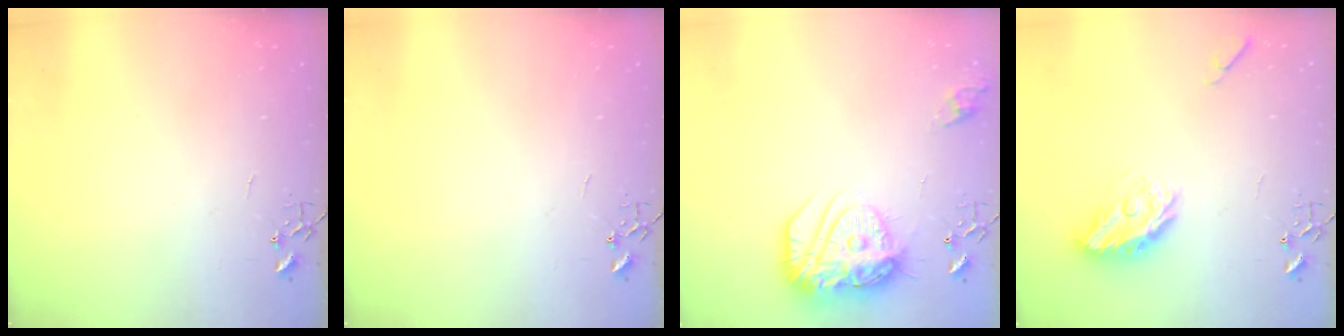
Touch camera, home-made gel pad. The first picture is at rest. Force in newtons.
{"total": 0.0}
{"total": 18.9, "press": 18.8, "slide": 1.8}
{"total": 11.3, "press": 11.3, "slide": 0.6}